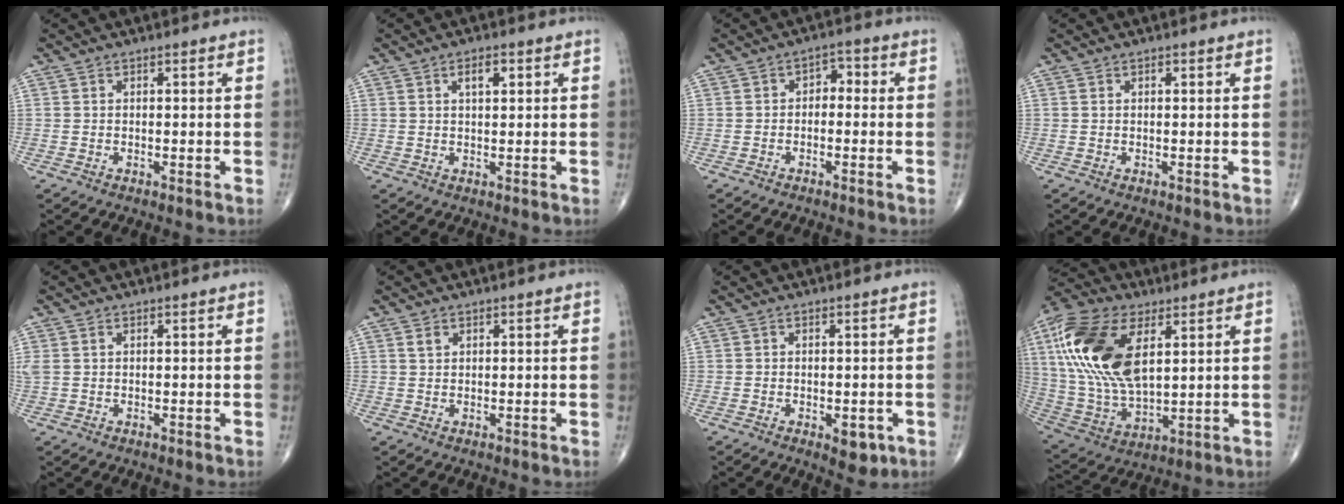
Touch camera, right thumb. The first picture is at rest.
{"total": 3.2, "force": [1.4, 1.4, 2.6], "torque": [-0.035, -0.003, 0.021]}
{"total": 3.1, "force": [-0.4, 2.2, 2.2], "torque": [-0.012, 0.020, -0.019]}
{"total": 0.6, "force": [0.3, 0.3, 0.5], "torque": [-0.006, 0.002, 0.004]}
{"total": 1.9, "force": [0.7, 1.2, 1.4], "torque": [-0.050, 0.016, 0.023]}
{"total": 1.2, "force": [0.7, 0.8, 0.6], "torque": [-0.008, 0.000, 0.014]}
{"total": 4.1, "force": [-1.5, 2.1, 3.2], "torque": [-0.027, 0.000, -0.014]}
{"total": 22.4, "force": [7.0, 11.7, 17.7], "torque": [-0.358, -0.017, 0.129]}